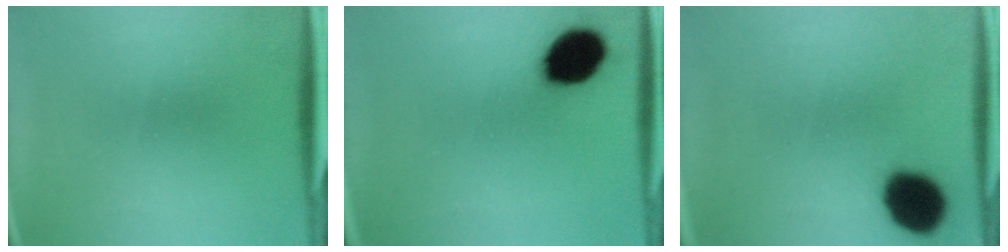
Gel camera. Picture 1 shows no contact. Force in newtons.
{"total": 12.4}
{"total": 13.0}